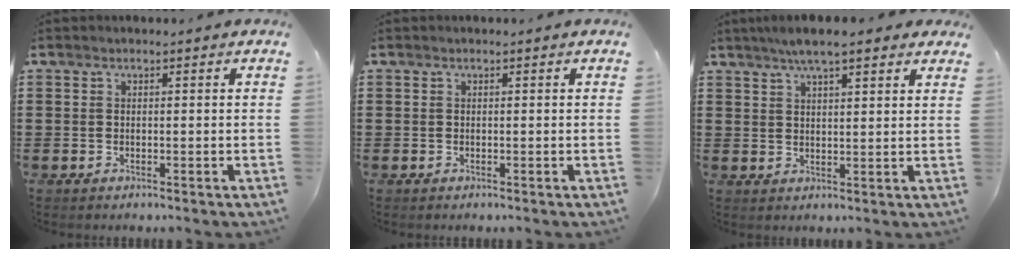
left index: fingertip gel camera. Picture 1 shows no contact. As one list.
[{"total": 0.0}, {"total": 5.6, "force": [4.4, 1.0, 3.3], "torque": [-0.074, 0.000, 0.080]}]